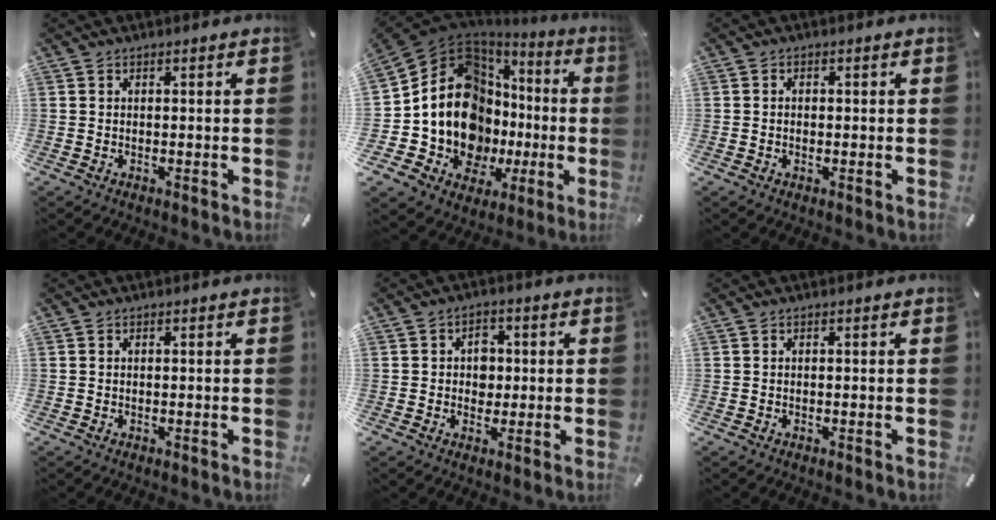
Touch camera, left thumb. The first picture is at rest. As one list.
[{"total": 16.4, "force": [-0.3, 13.2, 9.8], "torque": [-0.209, -0.046, 0.007]}, {"total": 1.1, "force": [-0.2, 0.9, 0.7], "torque": [-0.013, 0.004, -0.006]}, {"total": 0.0}, {"total": 4.7, "force": [0.2, 4.1, 2.2], "torque": [-0.017, -0.002, -0.005]}, {"total": 0.0}]